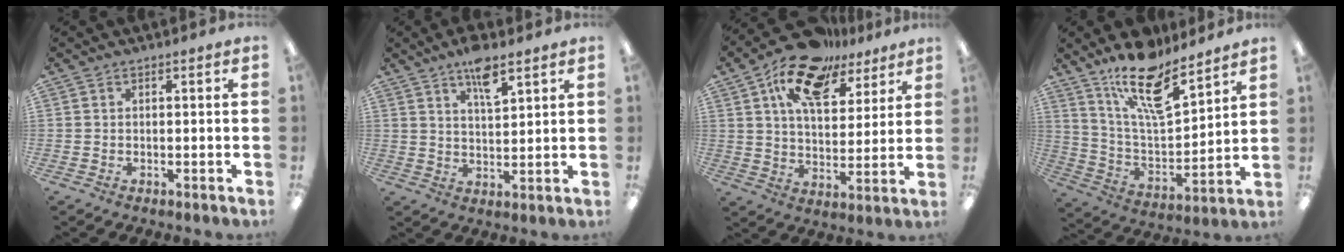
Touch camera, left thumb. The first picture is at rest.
{"total": 7.4, "force": [5.1, 2.4, 4.8], "torque": [-0.075, -0.028, 0.085]}
{"total": 15.4, "force": [10.5, 7.4, 8.5], "torque": [-0.150, -0.048, 0.186]}
{"total": 17.2, "force": [13.1, 5.5, 9.7], "torque": [-0.175, -0.079, 0.224]}